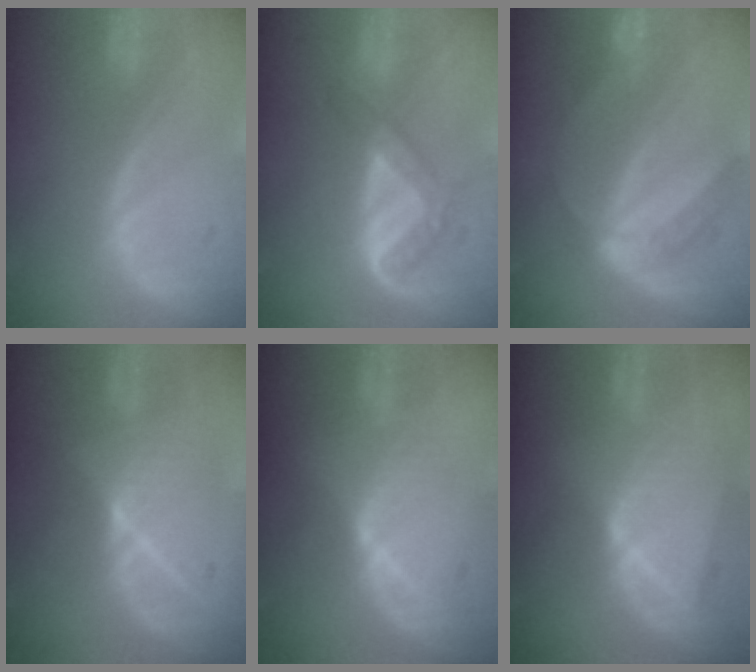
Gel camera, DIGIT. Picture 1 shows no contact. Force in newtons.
{"total": 4.9, "press": 4.8, "slide": 1.0}
{"total": 6.2, "press": 5.3, "slide": 3.3}
{"total": 6.6, "press": 6.6, "slide": 0.6}
{"total": 6.3, "press": 5.9, "slide": 2.3}
{"total": 8.9, "press": 7.9, "slide": 4.2}